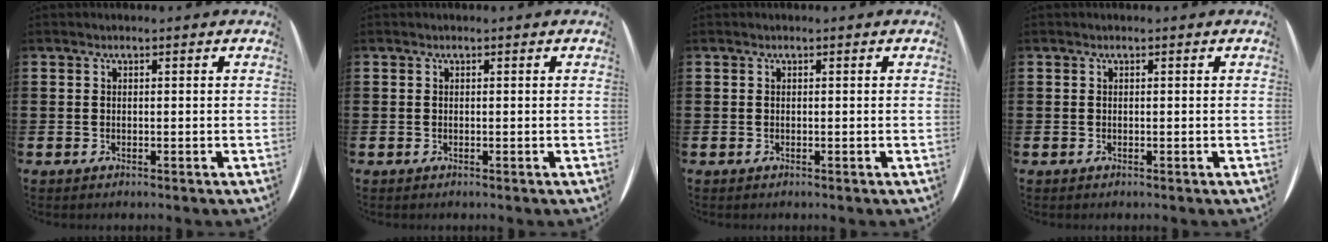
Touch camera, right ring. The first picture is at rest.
{"total": 0.0}
{"total": 0.0}
{"total": 0.0}